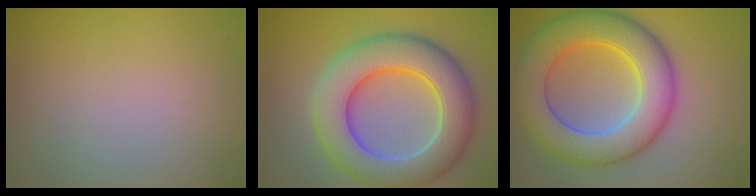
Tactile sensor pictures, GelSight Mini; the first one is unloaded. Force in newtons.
{"total": 10.0, "press": 9.9, "slide": 0.7}
{"total": 10.2, "press": 10.2, "slide": 0.1}